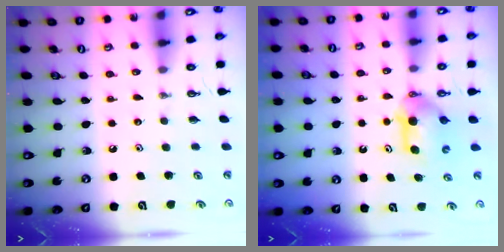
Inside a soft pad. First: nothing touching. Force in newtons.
{"total": 5.4, "press": 5.3, "slide": 1.1}